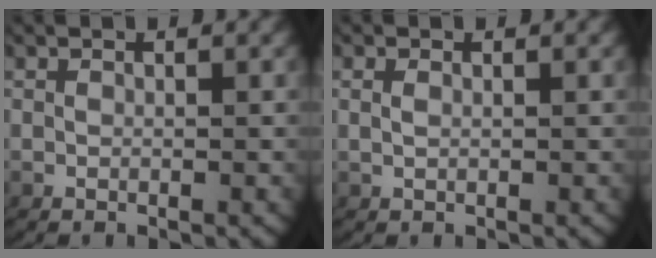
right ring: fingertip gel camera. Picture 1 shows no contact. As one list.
[{"total": 0.5, "force": [0.3, 0.2, 0.4], "torque": [-0.014, -0.004, 0.010]}]